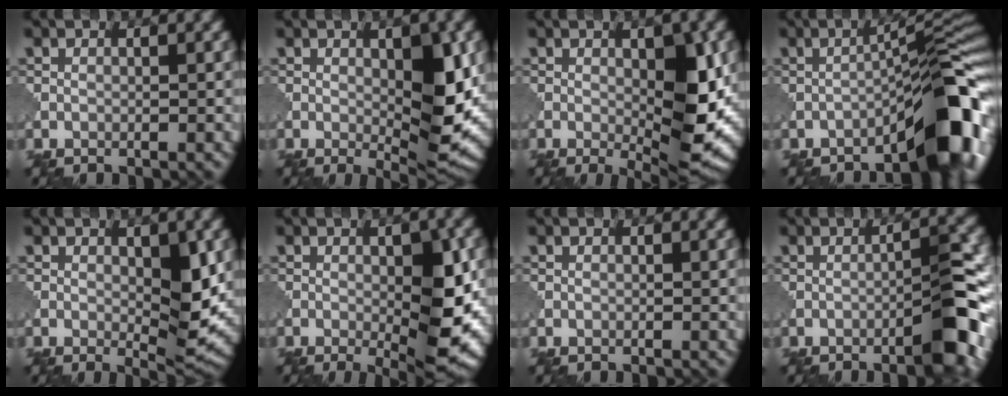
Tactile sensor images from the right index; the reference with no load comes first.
{"total": 8.7, "force": [0.3, 2.5, 8.3], "torque": [-0.118, -0.008, 0.015]}
{"total": 9.4, "force": [-0.4, 2.8, 8.9], "torque": [-0.130, -0.010, 0.003]}
{"total": 8.9, "force": [-5.1, 1.6, 7.0], "torque": [-0.087, 0.023, -0.075]}
{"total": 5.7, "force": [0.5, 1.6, 5.4], "torque": [-0.079, -0.012, 0.018]}
{"total": 8.6, "force": [-1.0, 2.4, 8.3], "torque": [-0.122, -0.007, -0.007]}
{"total": 0.0}
{"total": 5.7, "force": [-2.7, 0.9, 5.0], "torque": [-0.062, 0.017, -0.042]}